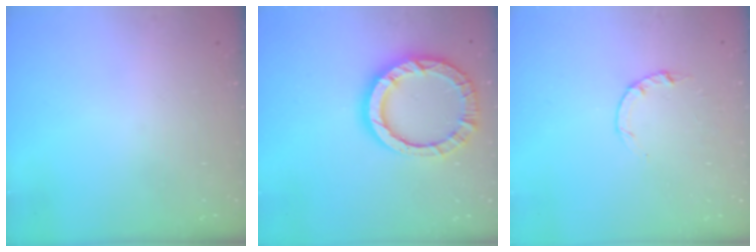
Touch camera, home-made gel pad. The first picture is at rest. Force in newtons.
{"total": 13.7, "press": 13.6, "slide": 1.4}
{"total": 2.2, "press": 2.1, "slide": 0.4}